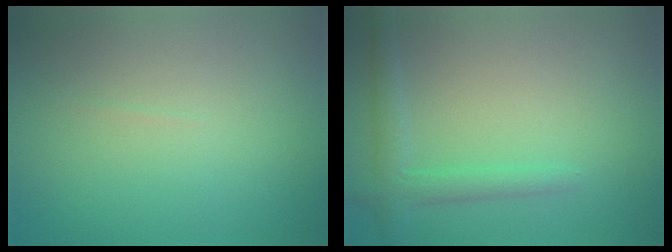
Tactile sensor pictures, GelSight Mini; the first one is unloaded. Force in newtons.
{"total": 2.3, "press": 2.3, "slide": 0.2}